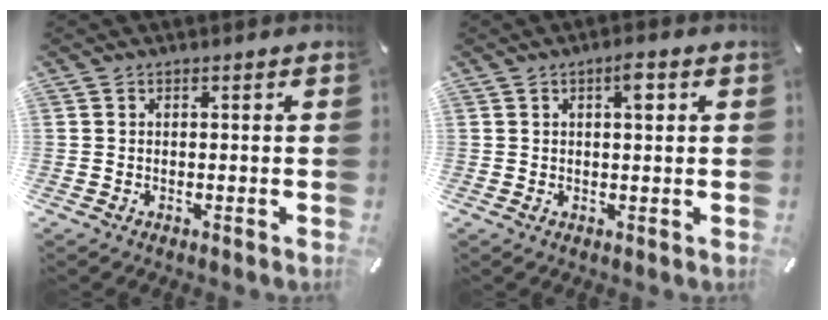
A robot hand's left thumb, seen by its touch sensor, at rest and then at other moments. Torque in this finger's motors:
{"motor_torque": [0.04, -0.01, 0.46, 0.02, 0.06]}